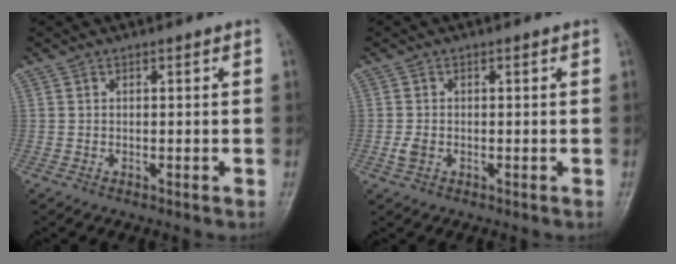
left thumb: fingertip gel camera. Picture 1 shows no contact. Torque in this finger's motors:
{"motor_torque": [-0.23, 0.40, 0.39, 0.14, 0.00]}